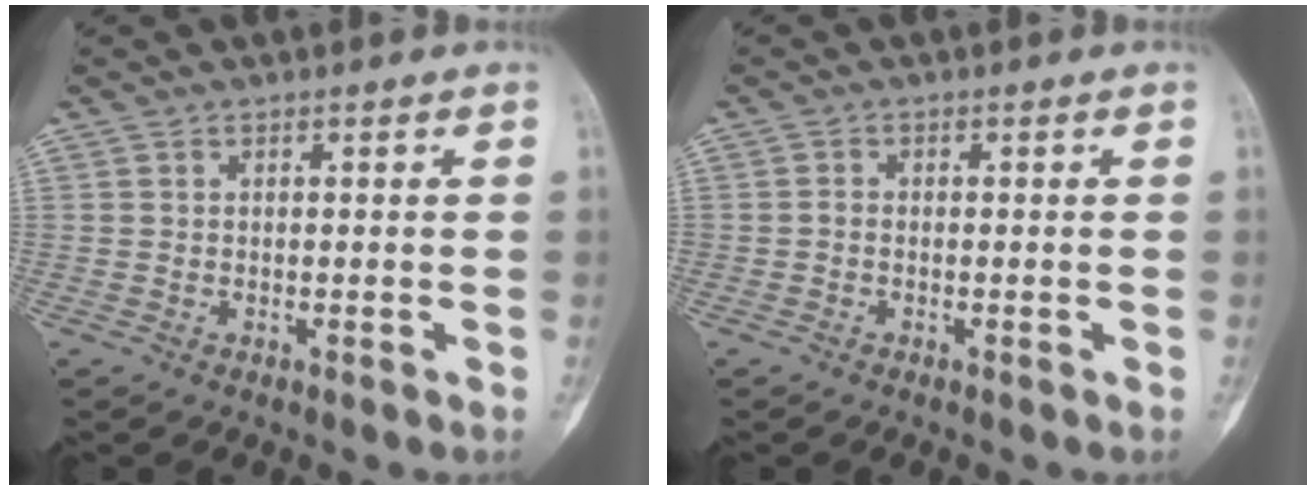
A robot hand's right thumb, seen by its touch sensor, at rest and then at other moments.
{"total": 0.9, "force": [-0.4, 0.6, 0.5], "torque": [-0.010, 0.001, -0.013]}